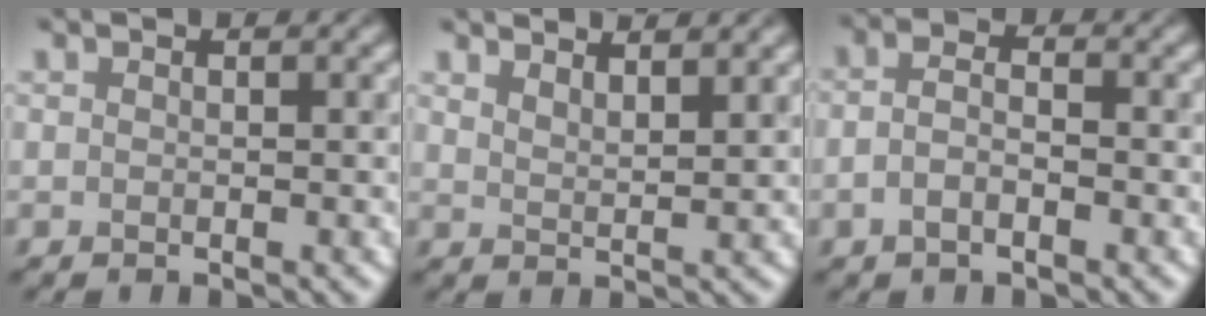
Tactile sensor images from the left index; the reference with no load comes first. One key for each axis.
{"total": 3.1, "fx": 2.7, "fy": 0.7, "fz": 1.3, "tx": -0.007, "ty": 0.005, "tz": 0.041}
{"total": 2.3, "fx": -0.8, "fy": 1.1, "fz": 1.9, "tx": -0.041, "ty": 0.000, "tz": -0.022}